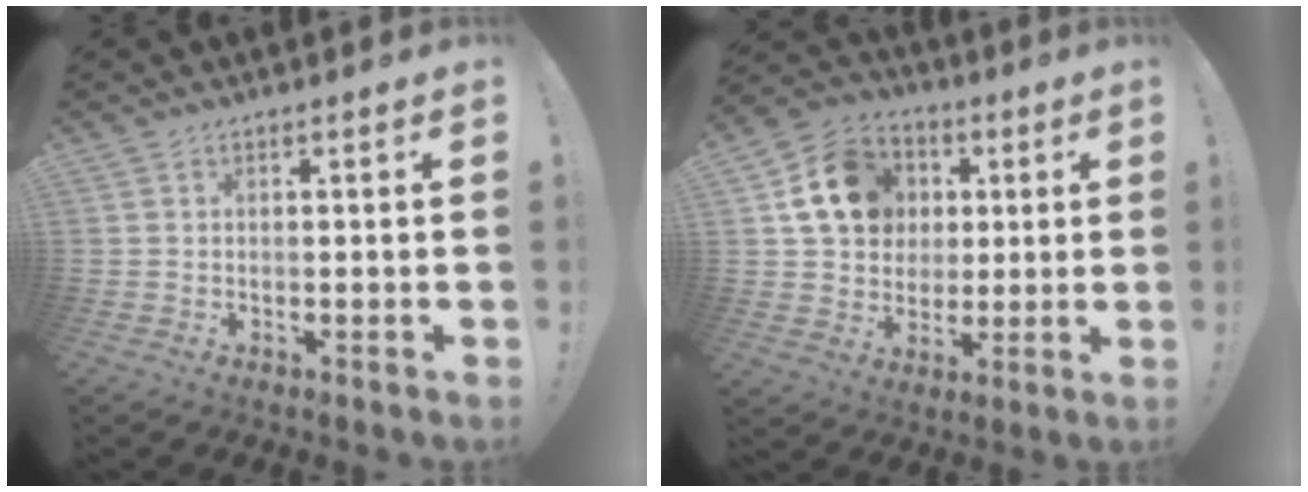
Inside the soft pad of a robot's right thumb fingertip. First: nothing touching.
{"total": 16.6, "force": [4.8, 13.9, 7.9], "torque": [-0.104, 0.000, 0.106]}